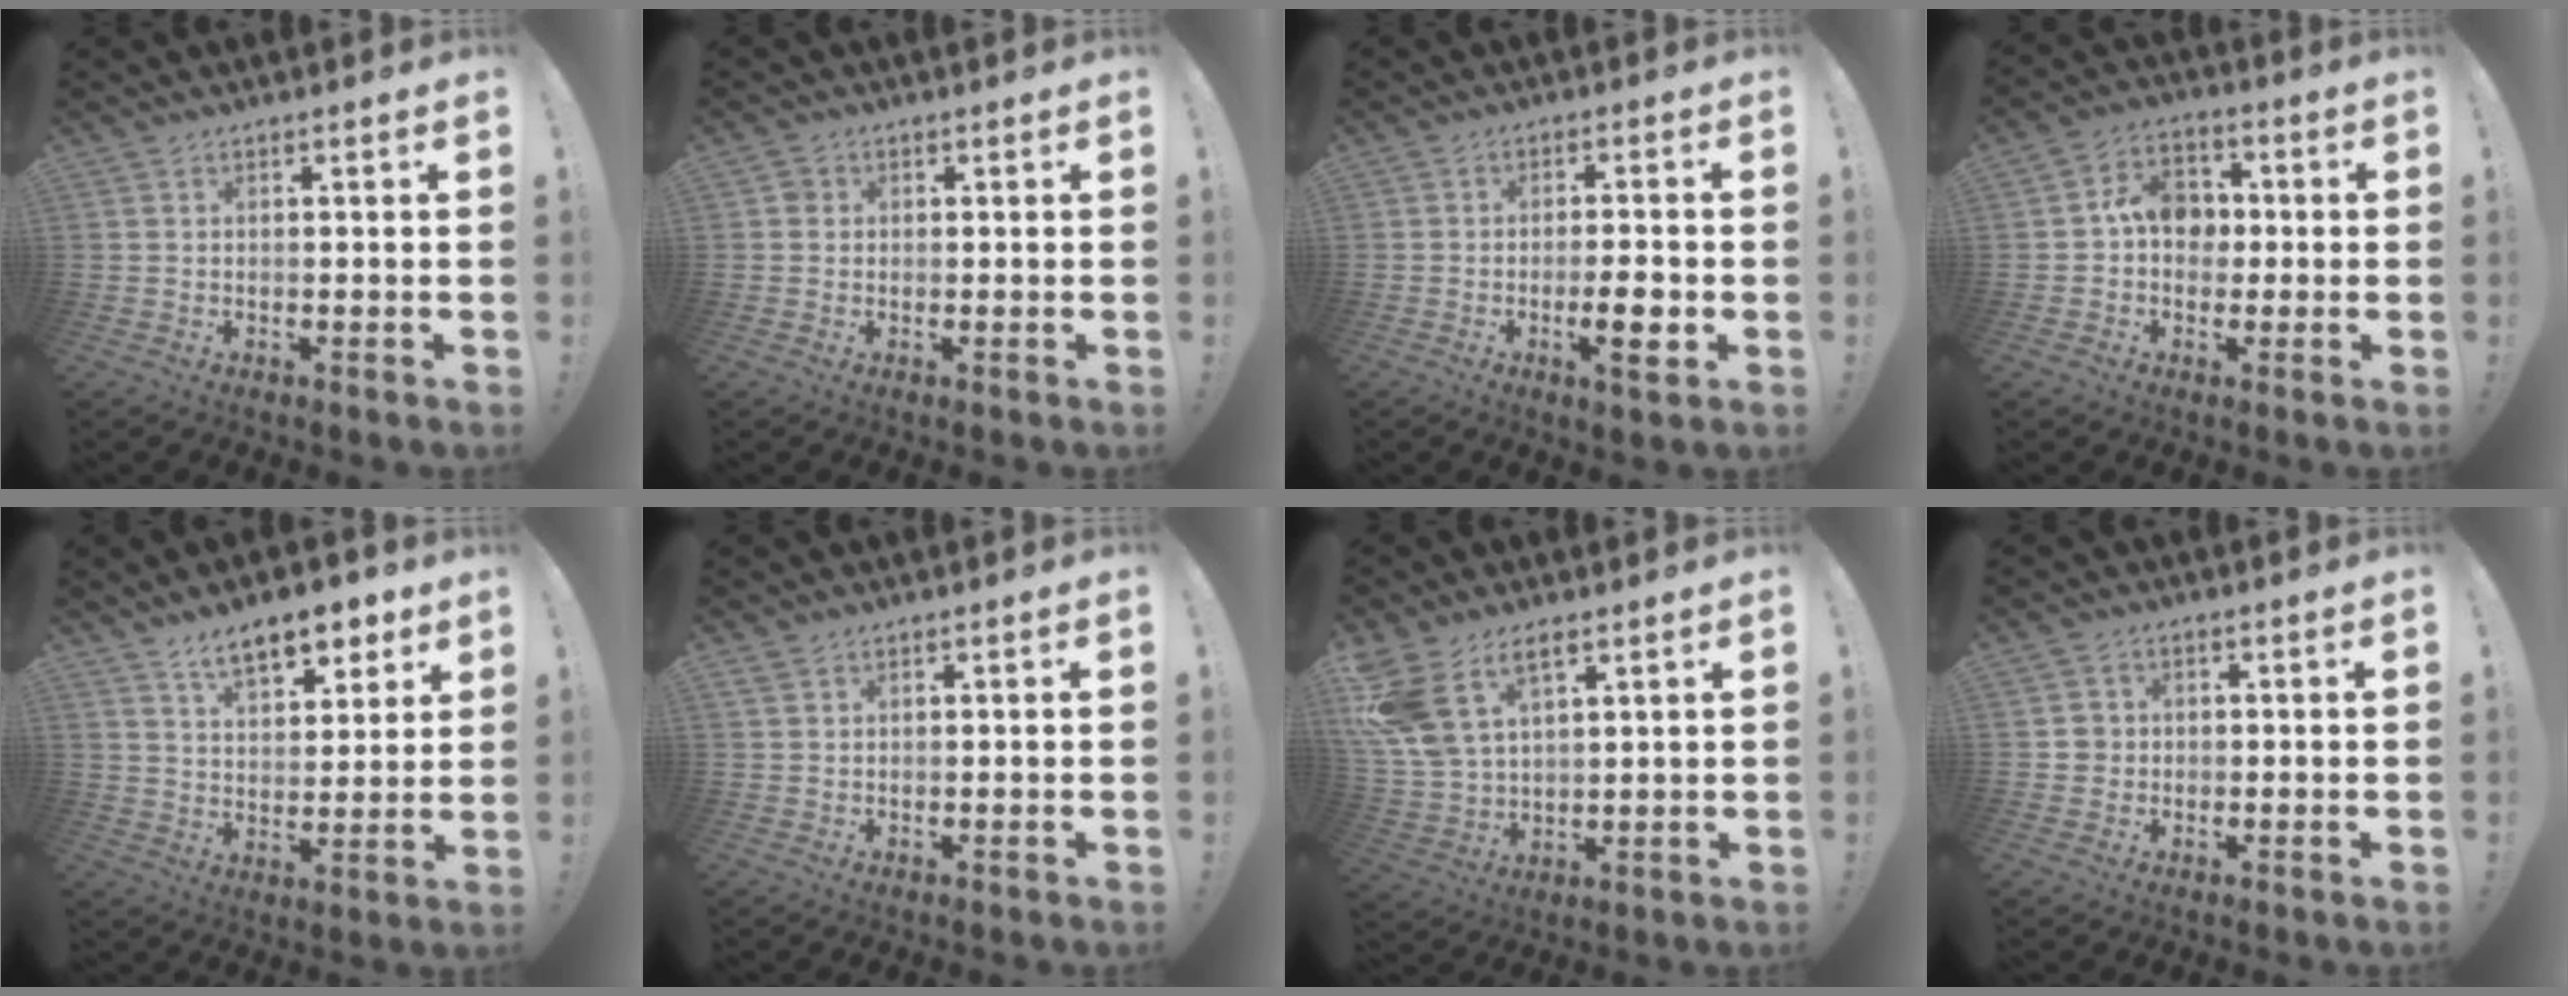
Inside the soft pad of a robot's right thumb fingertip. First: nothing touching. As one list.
[{"total": 2.1, "force": [0.5, 2.0, 0.6], "torque": [-0.007, 0.003, 0.008]}, {"total": 7.6, "force": [-2.7, 1.3, 7.0], "torque": [-0.099, -0.004, -0.047]}, {"total": 10.5, "force": [0.5, 8.6, 6.0], "torque": [-0.100, 0.020, 0.014]}, {"total": 11.6, "force": [7.7, 5.3, 6.9], "torque": [-0.100, -0.039, 0.138]}, {"total": 1.7, "force": [1.4, 0.8, 0.5], "torque": [-0.003, -0.007, 0.025]}, {"total": 12.0, "force": [7.0, 6.7, 7.0], "torque": [-0.149, -0.031, 0.137]}, {"total": 3.5, "force": [0.1, 3.4, 0.8], "torque": [-0.002, 0.004, 0.002]}]